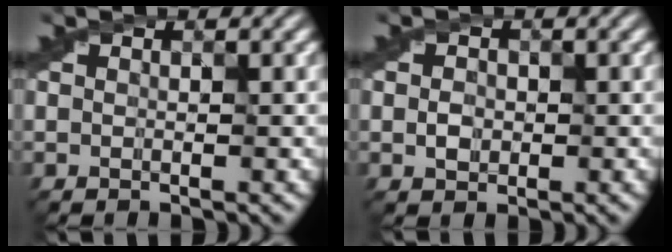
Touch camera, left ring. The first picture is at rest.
{"total": 1.4, "force": [-0.1, 1.2, 0.7], "torque": [-0.014, 0.002, -0.006]}